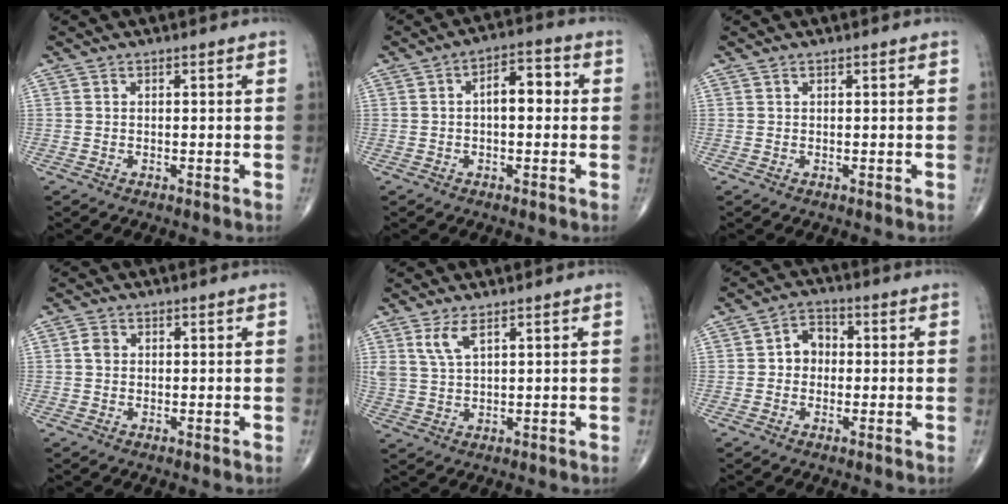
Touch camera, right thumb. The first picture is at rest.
{"total": 6.6, "force": [0.5, 3.4, 5.6], "torque": [-0.068, 0.022, -0.004]}
{"total": 0.0}
{"total": 1.7, "force": [0.2, 1.5, 0.9], "torque": [-0.014, 0.003, 0.001]}
{"total": 4.3, "force": [2.5, 1.4, 3.2], "torque": [-0.071, -0.011, 0.058]}
{"total": 4.8, "force": [-0.1, 4.0, 2.7], "torque": [-0.021, 0.018, -0.012]}